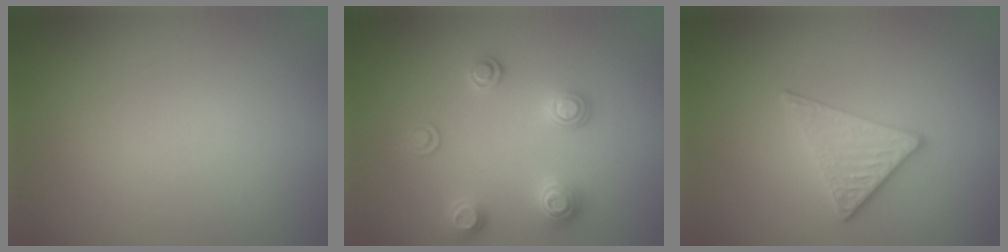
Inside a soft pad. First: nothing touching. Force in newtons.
{"total": 2.6, "press": 2.6, "slide": 0.5}
{"total": 2.8, "press": 2.6, "slide": 1.1}